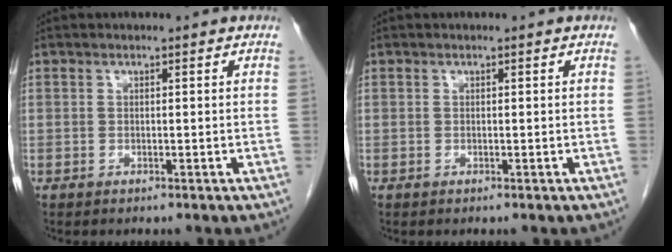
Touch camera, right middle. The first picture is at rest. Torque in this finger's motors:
{"motor_torque": [-0.21, 0.03, -0.04, -0.01]}